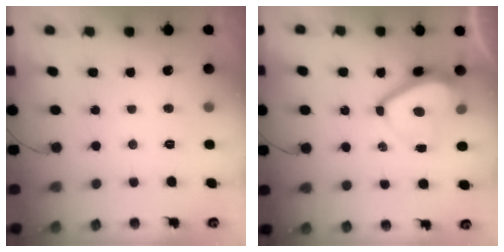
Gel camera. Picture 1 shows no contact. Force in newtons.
{"total": 10.3, "press": 10.2, "slide": 1.4}